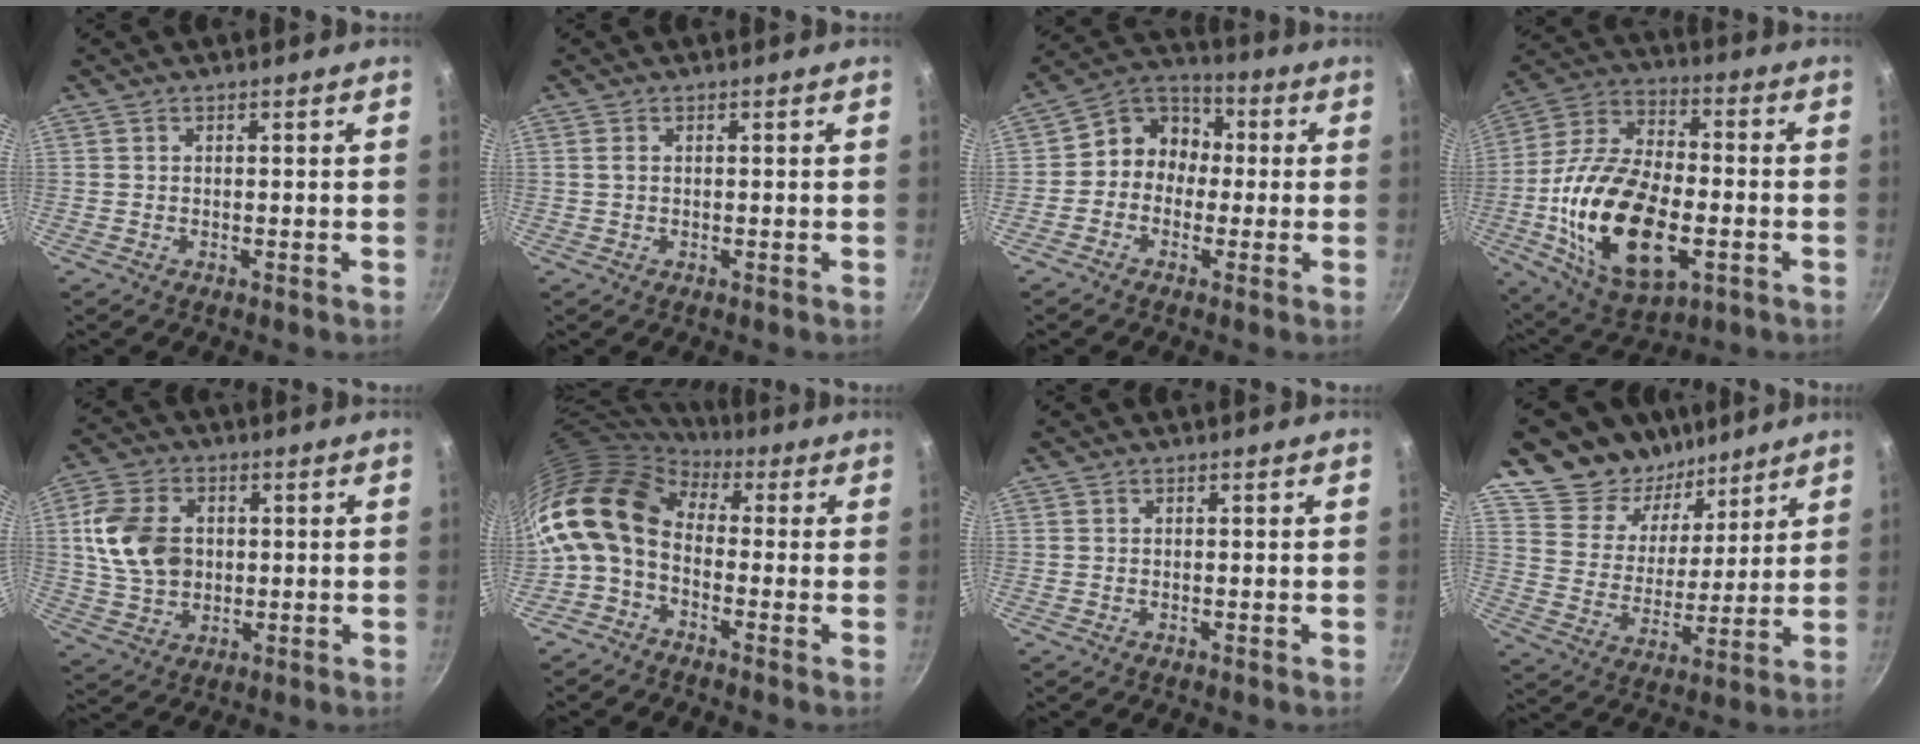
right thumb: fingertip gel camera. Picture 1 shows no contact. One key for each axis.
{"total": 1.0, "fx": 0.2, "fy": 0.7, "fz": 0.7, "tx": -0.013, "ty": 0.002, "tz": 0.002}
{"total": 9.1, "fx": -0.6, "fy": 8.0, "fz": 4.2, "tx": -0.024, "ty": 0.035, "tz": -0.036}
{"total": 24.9, "fx": -5.5, "fy": 13.4, "fz": 20.3, "tx": -0.378, "ty": 0.023, "tz": -0.097}
{"total": 12.9, "fx": 1.5, "fy": 9.6, "fz": 8.4, "tx": -0.143, "ty": 0.003, "tz": 0.029}
{"total": 13.2, "fx": 0.2, "fy": 9.0, "fz": 9.7, "tx": -0.178, "ty": 0.024, "tz": -0.020}
{"total": 0.0}
{"total": 16.4, "fx": 12.8, "fy": 9.5, "fz": 3.6, "tx": -0.023, "ty": -0.090, "tz": 0.218}